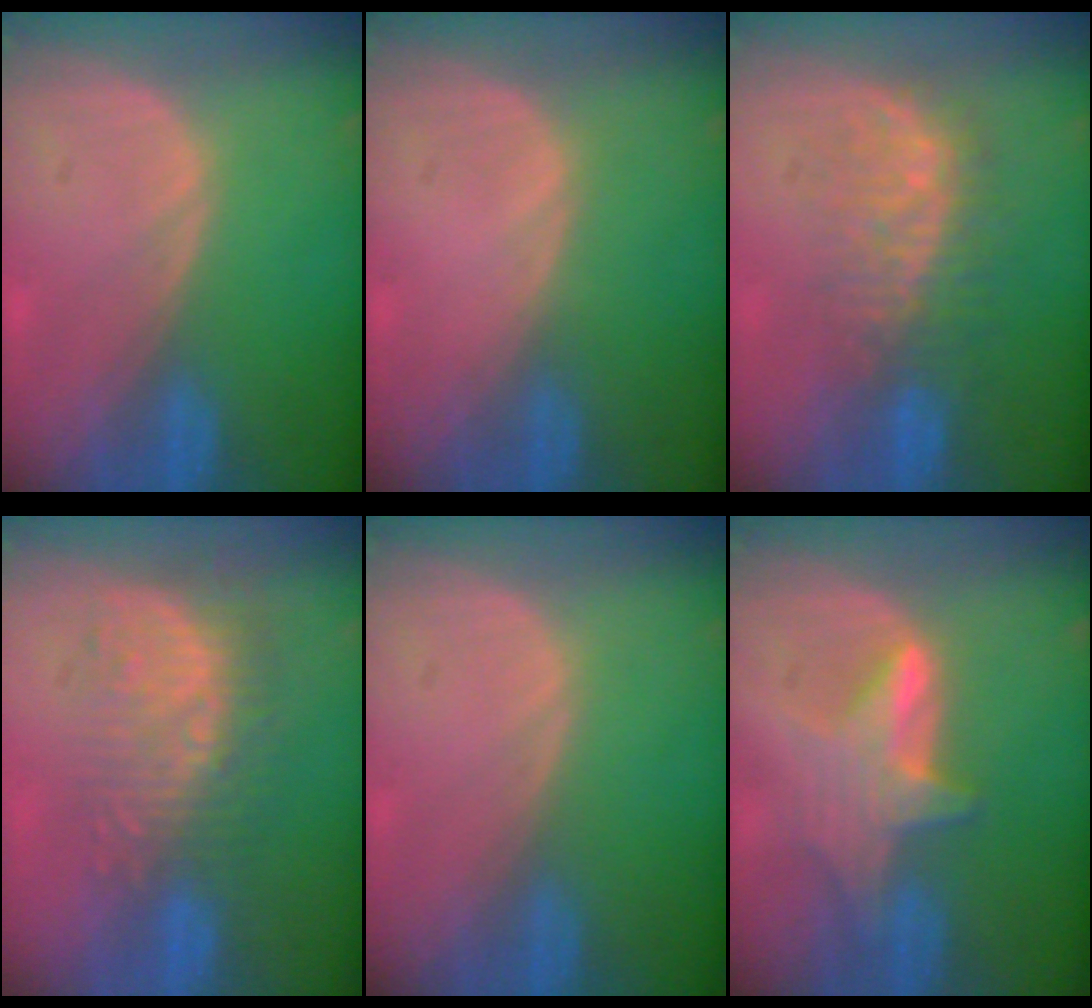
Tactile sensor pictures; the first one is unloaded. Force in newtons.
{"total": 0.0}
{"total": 7.9, "press": 7.8, "slide": 1.1}
{"total": 9.5, "press": 8.5, "slide": 4.3}
{"total": 0.0}
{"total": 6.2, "press": 6.0, "slide": 1.3}